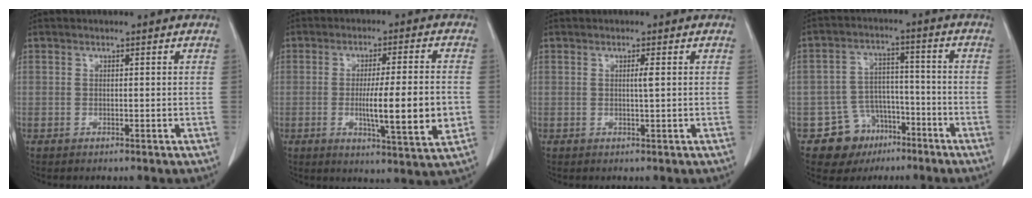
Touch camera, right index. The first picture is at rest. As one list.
[{"total": 11.4, "force": [-1.7, 0.4, 11.3], "torque": [-0.174, -0.016, -0.028]}, {"total": 1.1, "force": [0.2, -0.2, 1.1], "torque": [-0.020, 0.000, 0.003]}, {"total": 8.7, "force": [-4.9, 7.0, 1.5], "torque": [-0.019, 0.027, -0.066]}]